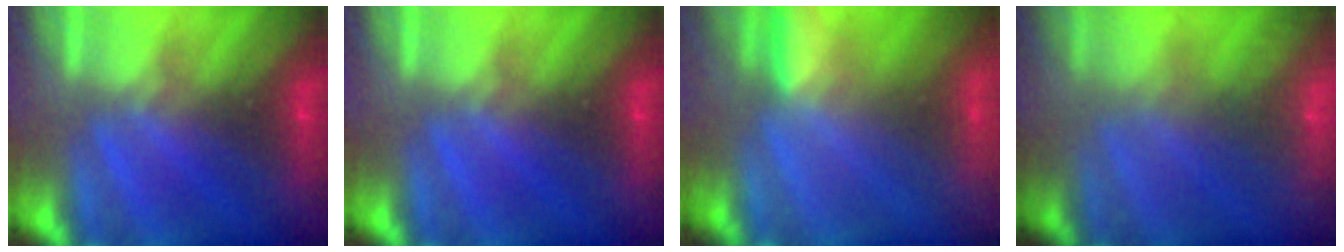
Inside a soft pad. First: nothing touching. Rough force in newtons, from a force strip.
{"total": 0.0}
{"total": 3.0}
{"total": 6.8}